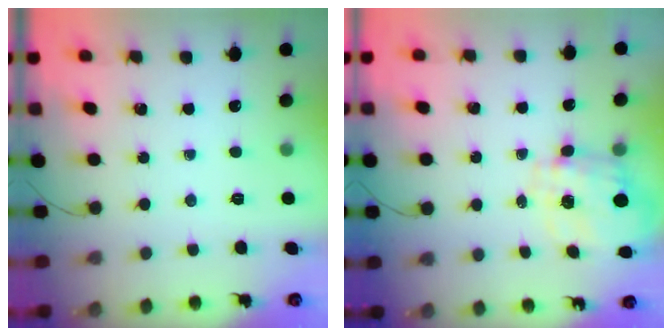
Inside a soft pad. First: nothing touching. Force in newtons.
{"total": 3.5, "press": 3.2, "slide": 1.4}